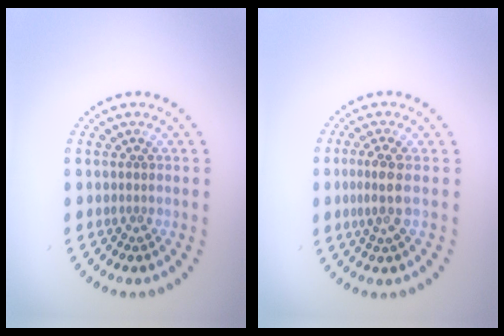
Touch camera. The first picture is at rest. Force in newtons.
{"total": 2.3, "press": 1.9, "slide": 1.3}